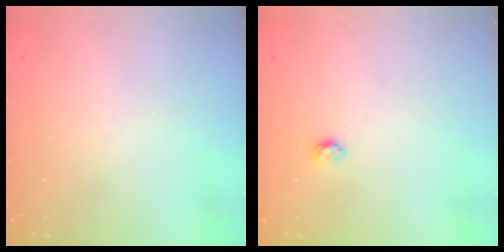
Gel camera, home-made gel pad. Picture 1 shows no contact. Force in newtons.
{"total": 3.7, "press": 3.7, "slide": 0.4}